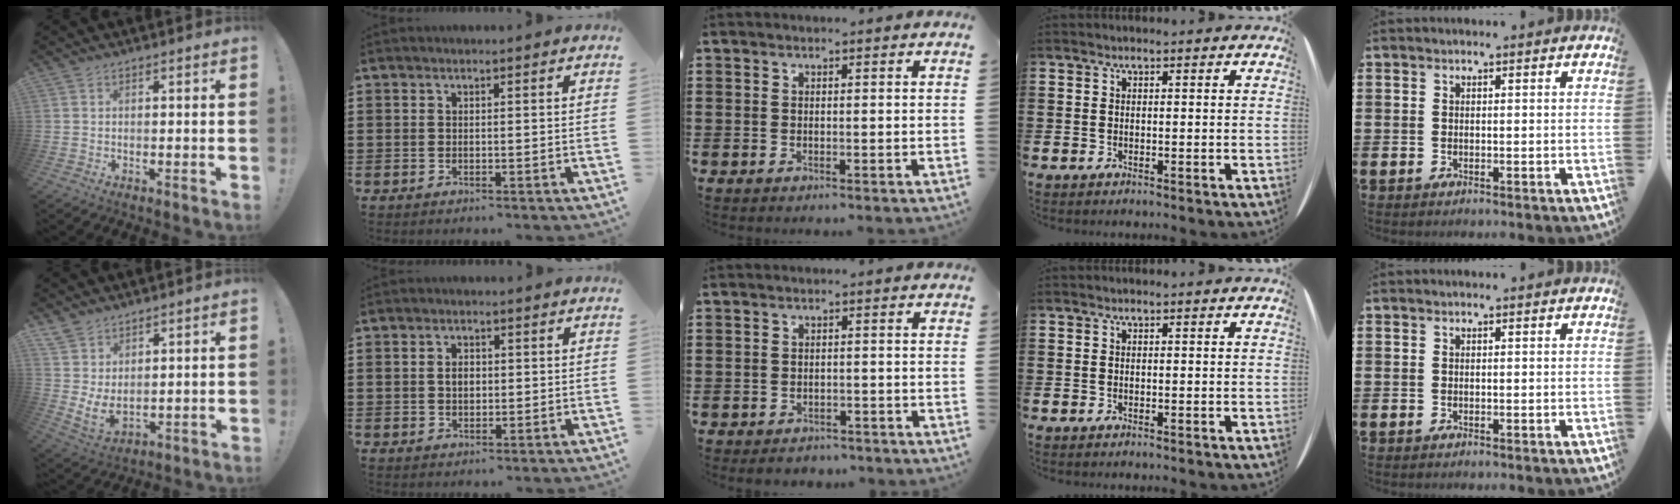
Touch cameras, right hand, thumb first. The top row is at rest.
{"thumb": {"total": 6.2, "force": [3.6, 3.3, 3.7], "torque": [-0.075, -0.037, 0.072]}, "index": {"total": 2.5, "force": [0.2, 1.7, 1.9], "torque": [-0.039, 0.007, 0.002]}, "middle": {"total": 1.4, "force": [-1.4, 0.4, 0.1], "torque": [-0.009, -0.001, -0.029]}}